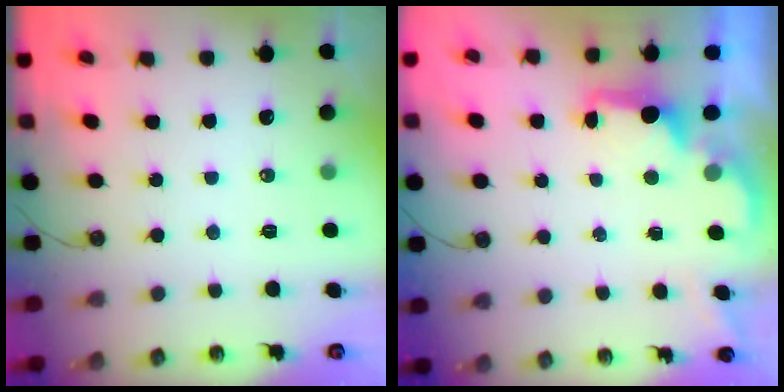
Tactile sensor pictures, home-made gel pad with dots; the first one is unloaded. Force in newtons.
{"total": 2.1, "press": 1.9, "slide": 0.8}